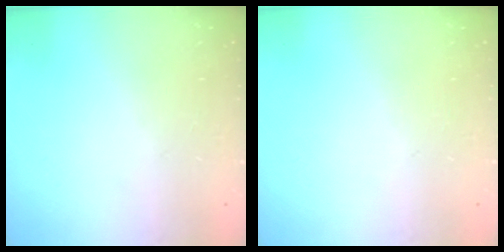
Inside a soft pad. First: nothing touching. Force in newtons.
{"total": 0.0}